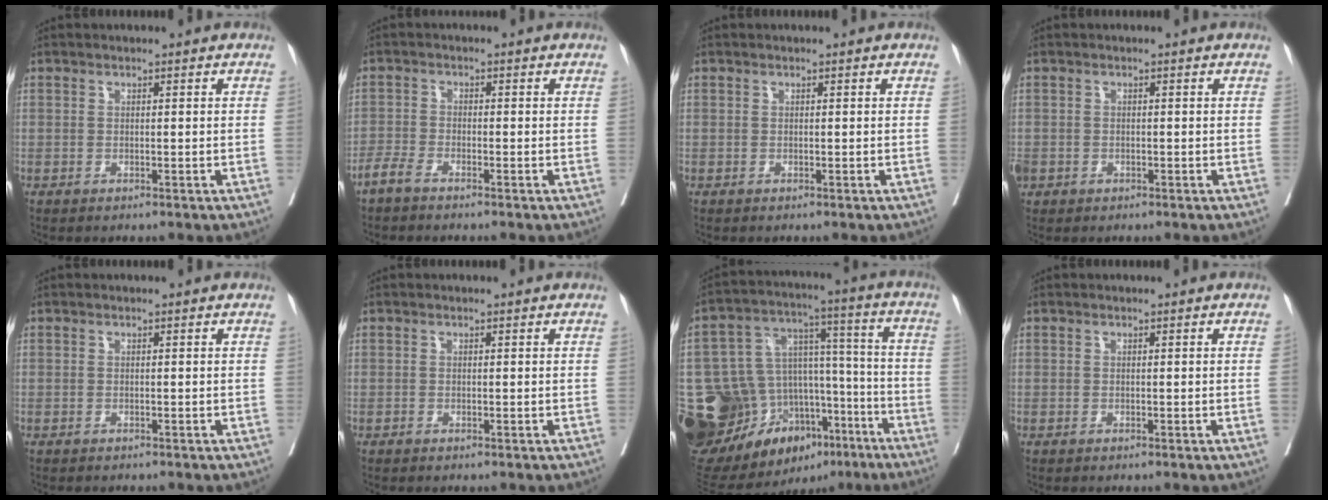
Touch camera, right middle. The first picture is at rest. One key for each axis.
{"total": 2.2, "fx": -1.9, "fy": 0.3, "fz": 1.1, "tx": -0.028, "ty": -0.002, "tz": -0.042}
{"total": 0.0}
{"total": 4.0, "fx": -1.4, "fy": 3.3, "fz": 1.7, "tx": -0.059, "ty": 0.000, "tz": -0.021}
{"total": 0.9, "fx": -0.8, "fy": 0.2, "fz": 0.2, "tx": -0.004, "ty": 0.000, "tz": -0.012}
{"total": 0.0}
{"total": 30.0, "fx": -14.8, "fy": 18.4, "fz": 18.5, "tx": -0.371, "ty": 0.044, "tz": -0.223}
{"total": 0.5, "fx": 0.0, "fy": -0.2, "fz": 0.5, "tx": 0.000, "ty": 0.002, "tz": 0.000}